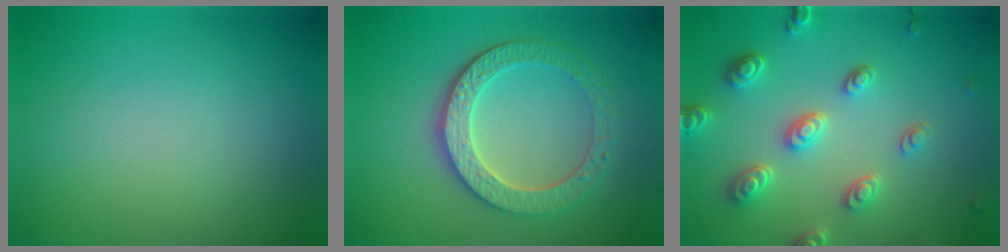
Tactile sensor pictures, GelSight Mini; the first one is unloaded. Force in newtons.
{"total": 4.5, "press": 4.0, "slide": 2.1}
{"total": 4.6, "press": 3.6, "slide": 2.9}